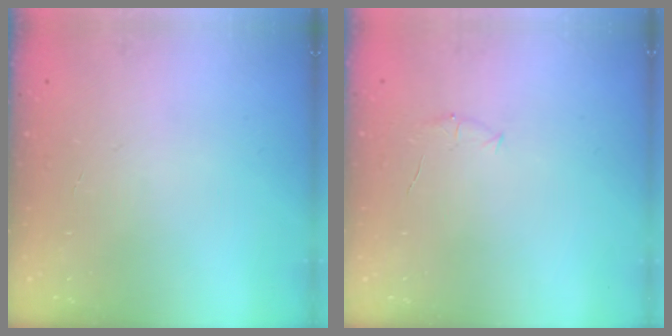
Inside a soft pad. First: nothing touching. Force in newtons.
{"total": 4.0, "press": 3.8, "slide": 1.2}